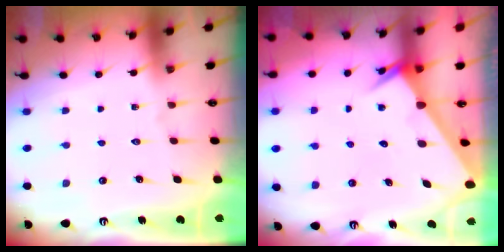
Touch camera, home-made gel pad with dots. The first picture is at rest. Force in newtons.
{"total": 2.5, "press": 2.5, "slide": 0.1}